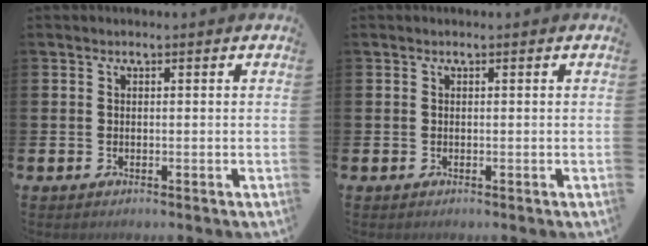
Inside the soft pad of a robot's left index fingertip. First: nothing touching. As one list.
[{"total": 0.0}]